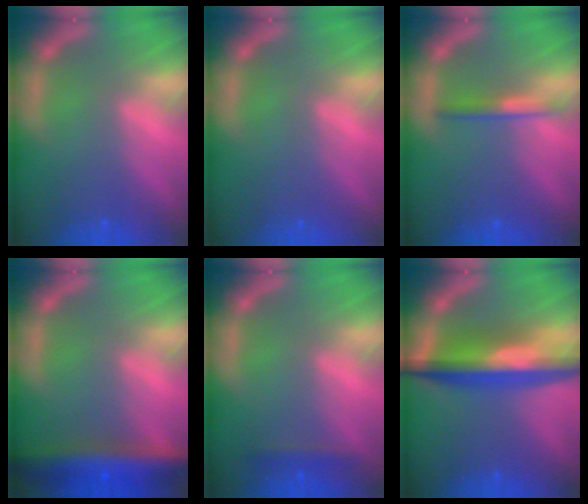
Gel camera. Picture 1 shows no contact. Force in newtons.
{"total": 0.0}
{"total": 2.0}
{"total": 7.4}
{"total": 1.4}
{"total": 8.0}